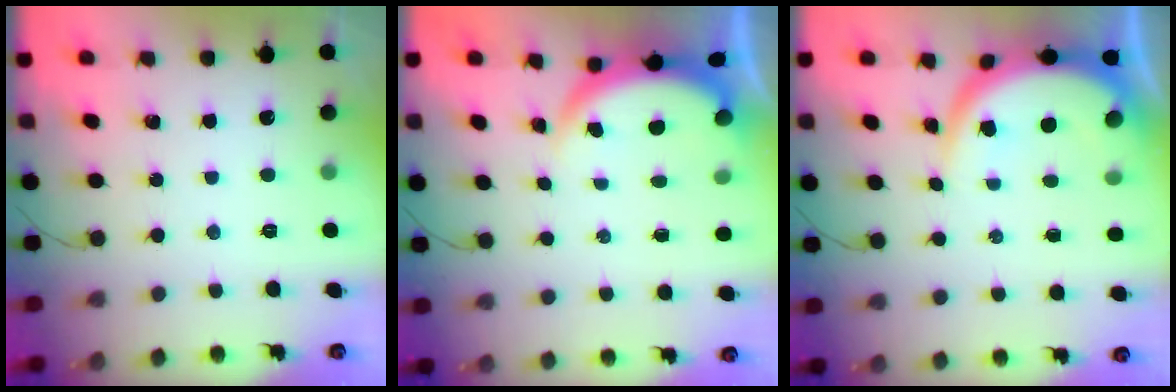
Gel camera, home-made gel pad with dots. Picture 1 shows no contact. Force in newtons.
{"total": 3.8, "press": 3.8, "slide": 0.1}
{"total": 7.5, "press": 7.5, "slide": 0.5}